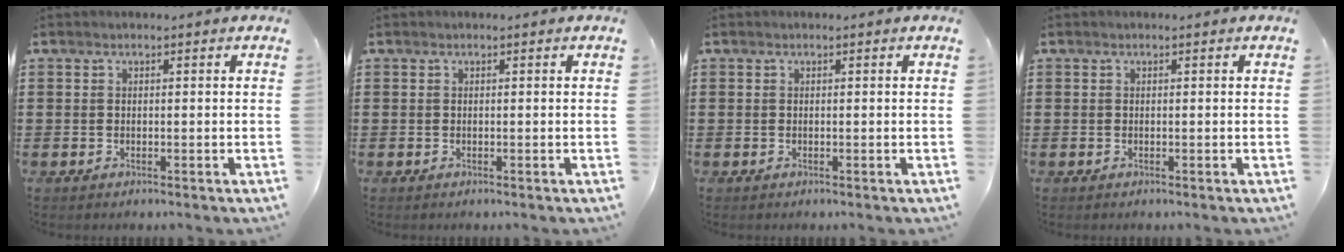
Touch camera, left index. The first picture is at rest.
{"total": 0.0}
{"total": 0.0}
{"total": 0.0}